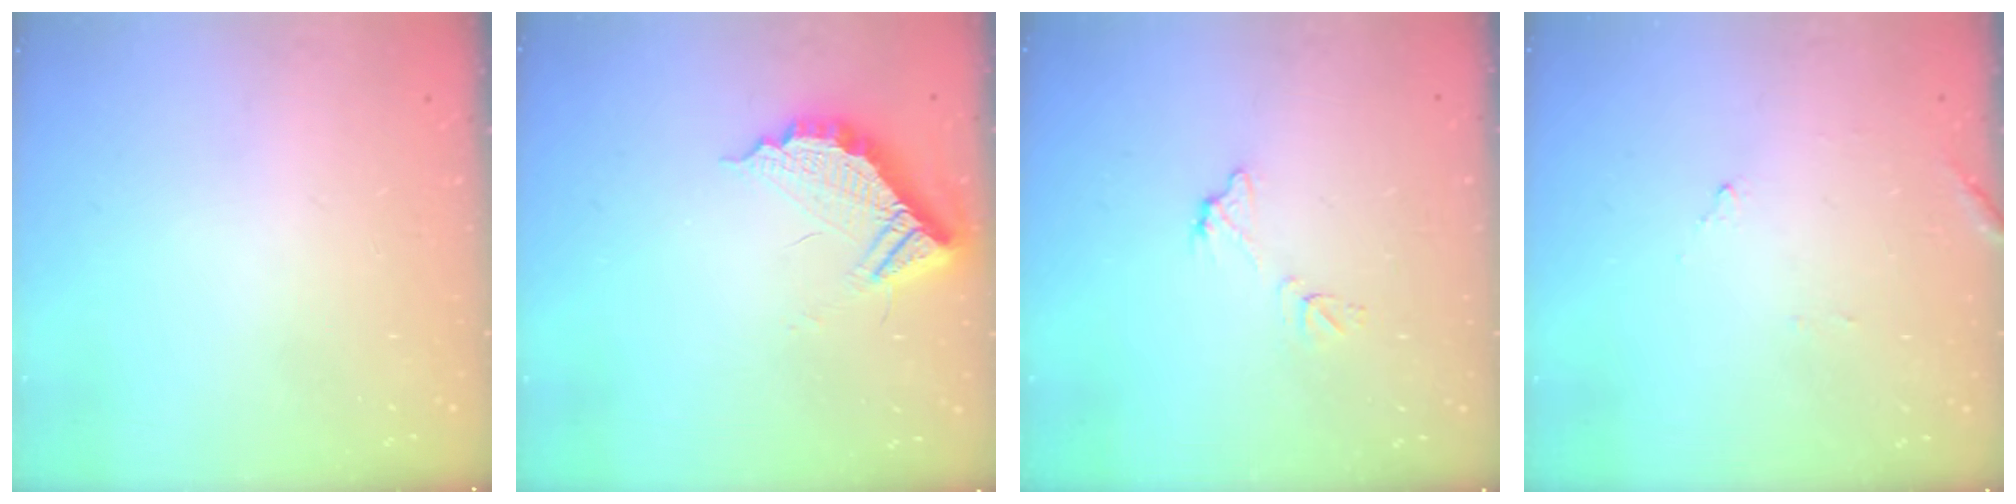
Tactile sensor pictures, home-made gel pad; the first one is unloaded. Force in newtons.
{"total": 11.3, "press": 11.2, "slide": 0.4}
{"total": 7.1, "press": 7.1, "slide": 0.5}
{"total": 10.0, "press": 10.0, "slide": 0.6}